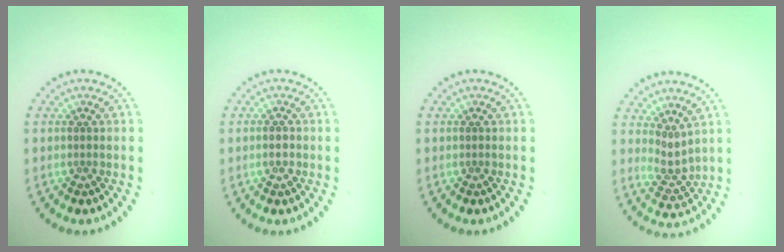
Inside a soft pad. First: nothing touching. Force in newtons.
{"total": 1.2, "press": 1.1, "slide": 0.3}
{"total": 0.0}
{"total": 2.1, "press": 1.4, "slide": 1.5}